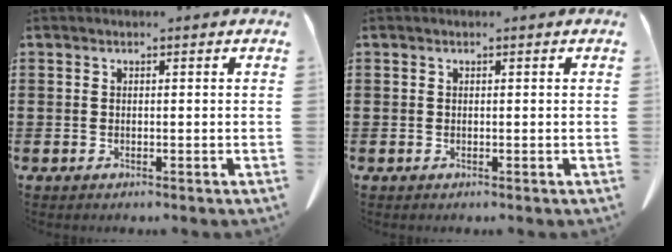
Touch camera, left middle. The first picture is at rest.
{"total": 0.0}